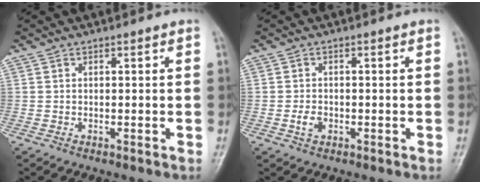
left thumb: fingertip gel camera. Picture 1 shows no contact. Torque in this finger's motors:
{"motor_torque": [-0.38, 0.23, 0.28, 0.14, -0.02]}